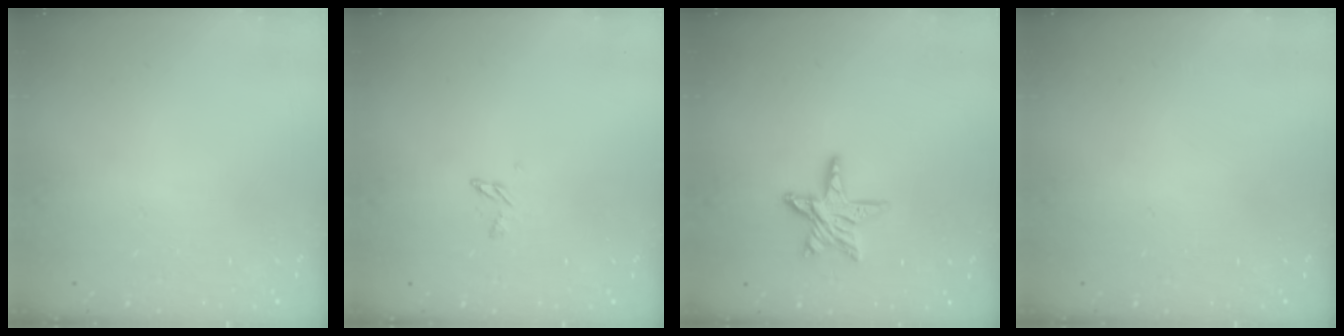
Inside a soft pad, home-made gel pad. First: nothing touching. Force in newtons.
{"total": 3.9, "press": 3.9, "slide": 0.4}
{"total": 10.6, "press": 10.5, "slide": 0.9}
{"total": 0.0}